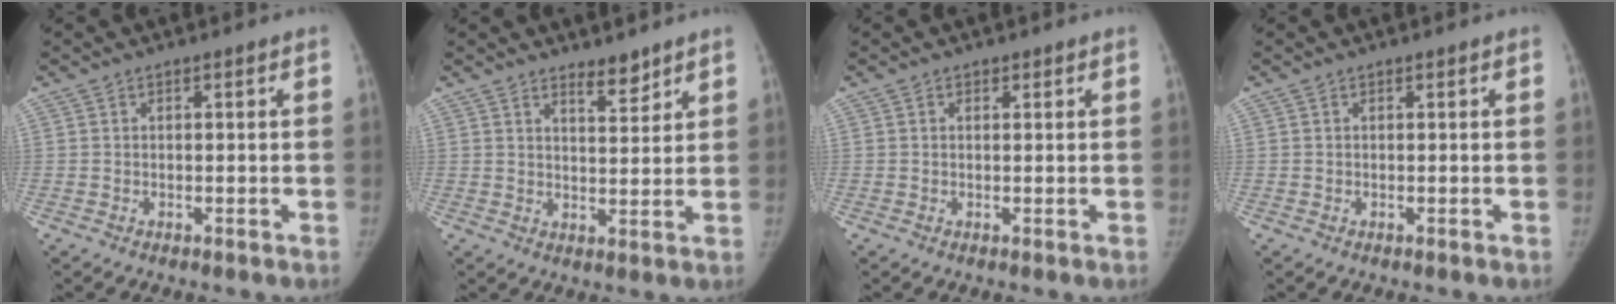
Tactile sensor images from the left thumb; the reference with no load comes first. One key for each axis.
{"total": 3.9, "fx": 3.3, "fy": 1.2, "fz": 1.7, "tx": -0.012, "ty": -0.030, "tz": 0.053}
{"total": 0.7, "fx": 0.4, "fy": 0.5, "fz": 0.3, "tx": -0.001, "ty": -0.002, "tz": 0.004}
{"total": 0.0}